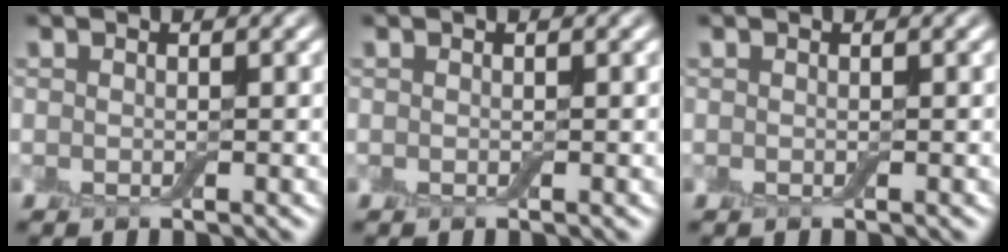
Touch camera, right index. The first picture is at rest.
{"total": 0.0}
{"total": 0.0}